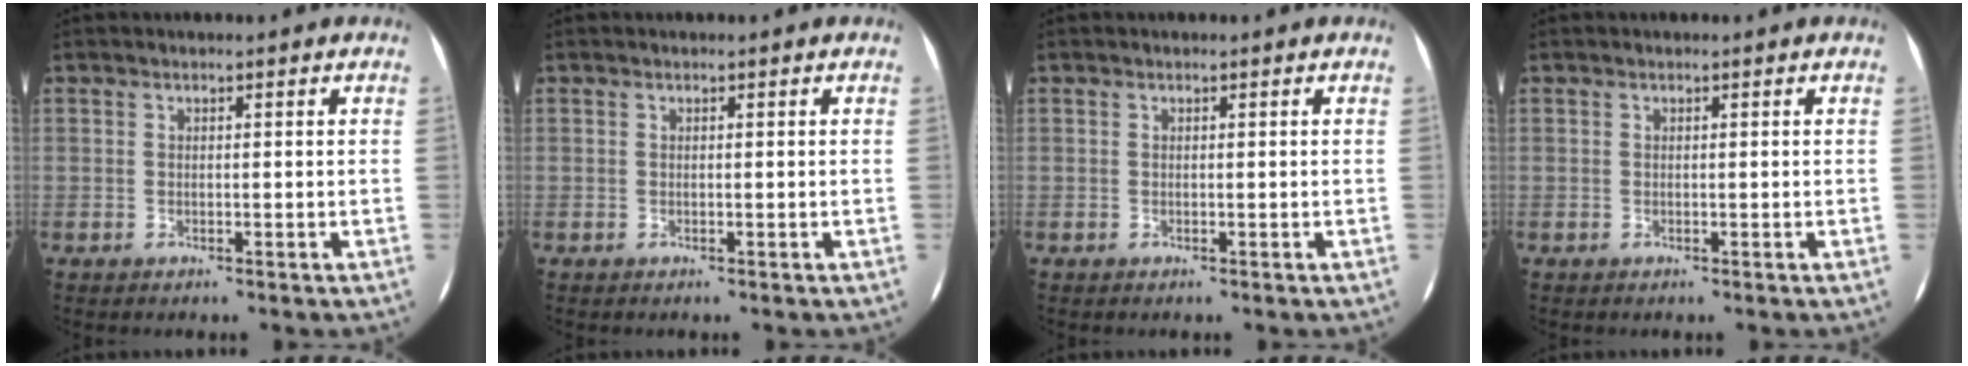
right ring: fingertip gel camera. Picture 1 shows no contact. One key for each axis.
{"total": 0.0}
{"total": 0.0}
{"total": 0.0}